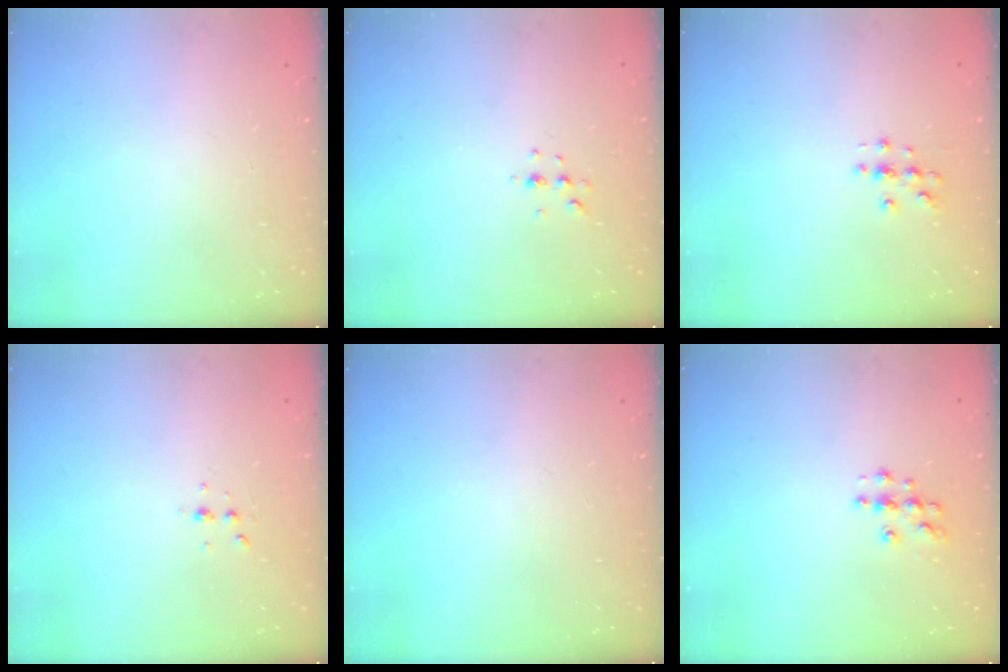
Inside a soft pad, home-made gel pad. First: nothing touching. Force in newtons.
{"total": 4.4, "press": 4.0, "slide": 1.8}
{"total": 3.0, "press": 3.0, "slide": 0.3}
{"total": 3.1, "press": 3.0, "slide": 0.9}
{"total": 0.0}
{"total": 5.2, "press": 5.1, "slide": 0.5}